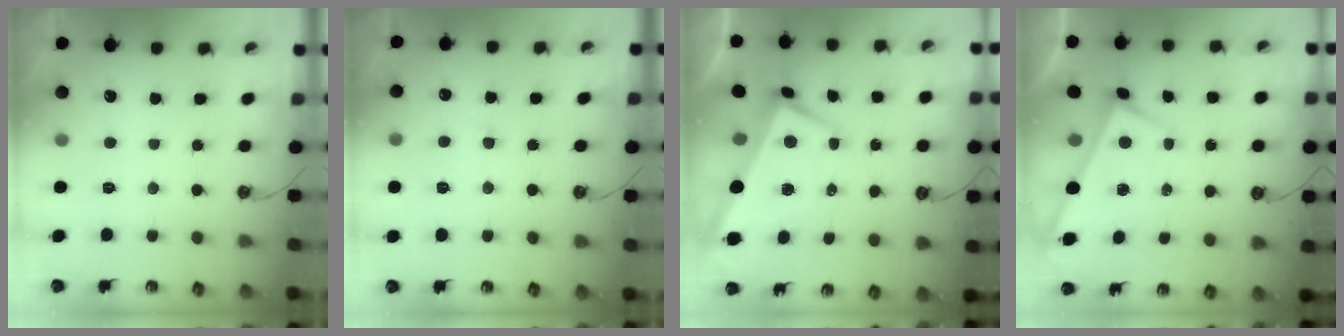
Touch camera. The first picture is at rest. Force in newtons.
{"total": 0.8, "press": 0.6, "slide": 0.5}
{"total": 1.6, "press": 1.2, "slide": 0.9}
{"total": 3.3, "press": 3.3, "slide": 0.2}